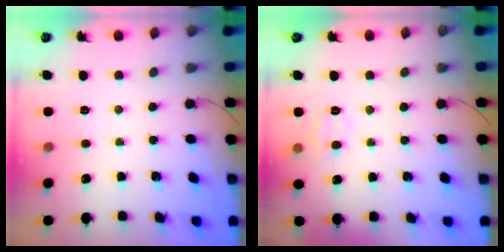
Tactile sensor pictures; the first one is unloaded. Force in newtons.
{"total": 4.1, "press": 3.8, "slide": 1.6}